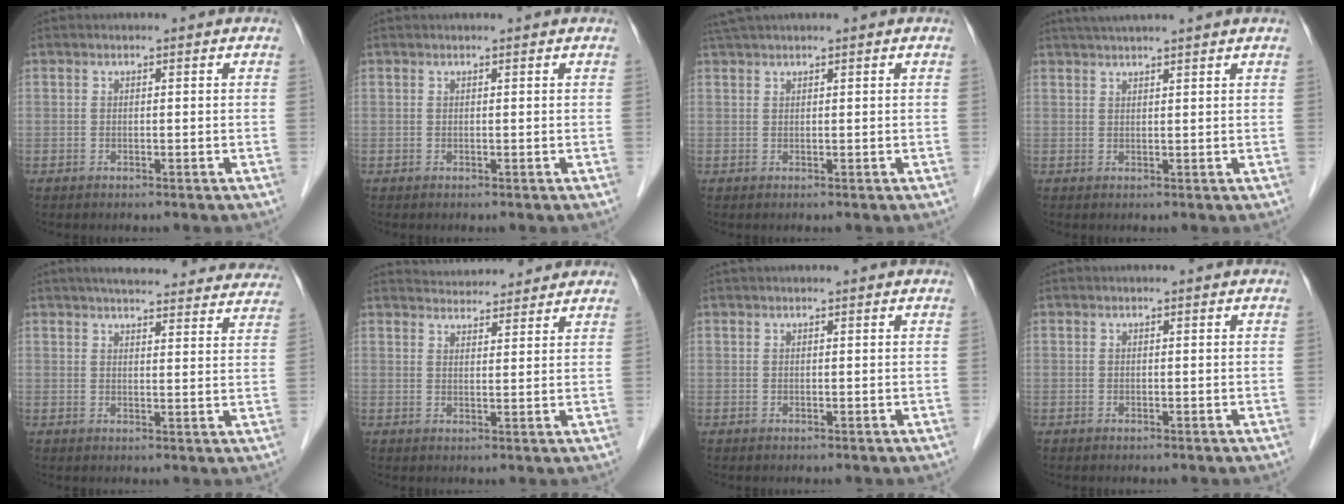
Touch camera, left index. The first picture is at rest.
{"total": 0.9, "force": [0.9, 0.0, 0.2], "torque": [-0.006, 0.008, 0.011]}
{"total": 2.5, "force": [2.1, -0.3, 1.2], "torque": [-0.021, 0.026, 0.044]}
{"total": 6.4, "force": [5.5, -0.8, 3.2], "torque": [-0.048, 0.032, 0.081]}
{"total": 23.1, "force": [21.4, 4.2, 7.9], "torque": [-0.099, -0.008, 0.250]}
{"total": 8.3, "force": [8.0, 1.6, 1.6], "torque": [-0.020, 0.022, 0.105]}
{"total": 1.2, "force": [1.1, -0.1, 0.5], "torque": [-0.006, 0.023, 0.022]}
{"total": 0.0}